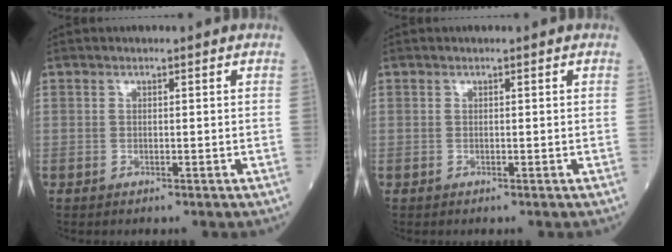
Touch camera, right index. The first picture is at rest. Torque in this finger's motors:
{"motor_torque": [0.05, 0.01, 0.02, 0.01]}